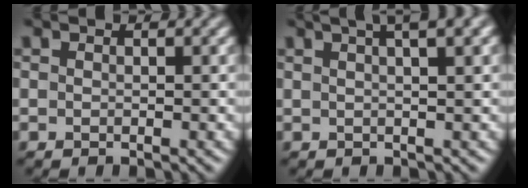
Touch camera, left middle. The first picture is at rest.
{"total": 7.7, "force": [4.3, 2.8, 5.6], "torque": [-0.035, 0.043, 0.027]}